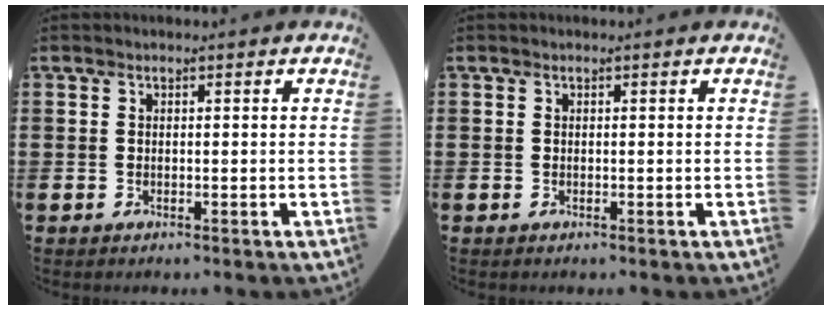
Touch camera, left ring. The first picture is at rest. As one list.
[{"total": 0.0}]